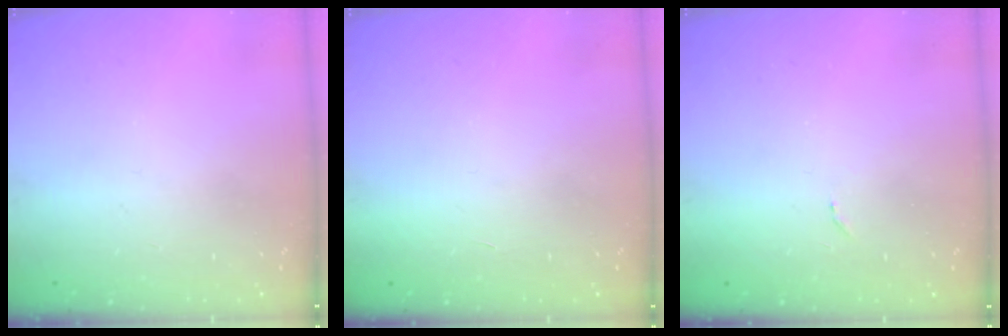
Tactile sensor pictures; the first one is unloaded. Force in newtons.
{"total": 1.7, "press": 1.7, "slide": 0.1}
{"total": 5.0, "press": 5.0, "slide": 0.3}